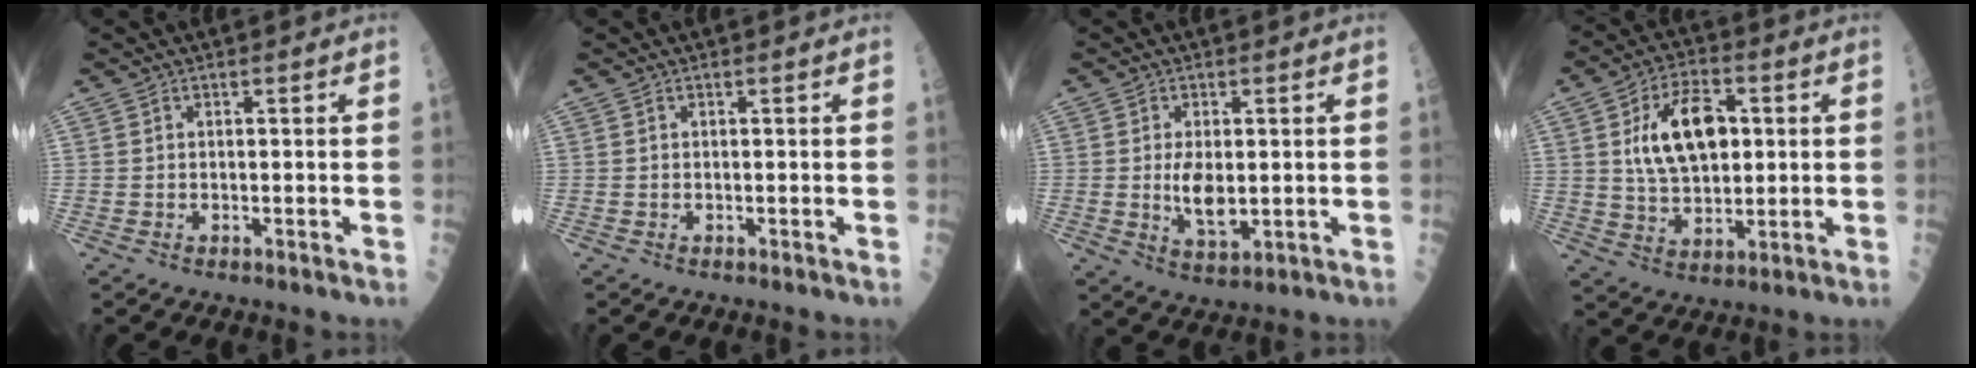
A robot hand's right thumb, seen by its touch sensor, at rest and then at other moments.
{"total": 0.0}
{"total": 6.1, "force": [0.2, 2.9, 5.3], "torque": [-0.087, -0.012, 0.010]}
{"total": 13.9, "force": [2.7, 7.9, 11.1], "torque": [-0.170, 0.001, 0.048]}